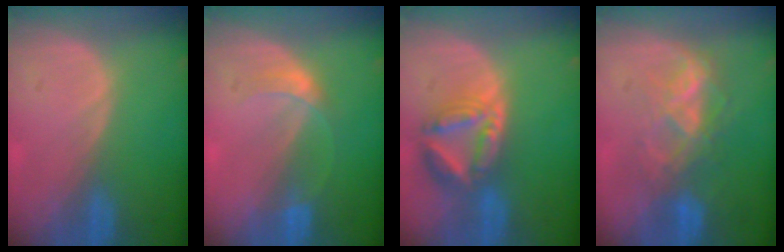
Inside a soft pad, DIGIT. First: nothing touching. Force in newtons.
{"total": 2.9, "press": 2.9, "slide": 0.1}
{"total": 8.1, "press": 7.0, "slide": 4.0}
{"total": 6.5, "press": 6.4, "slide": 1.1}